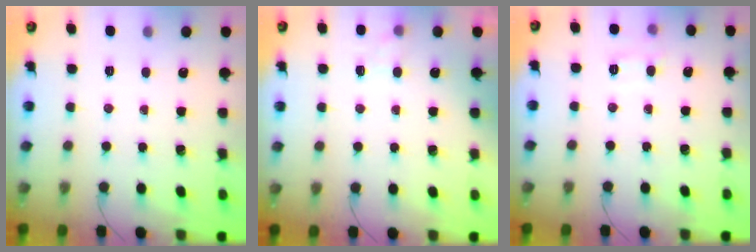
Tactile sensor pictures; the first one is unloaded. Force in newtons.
{"total": 2.4, "press": 1.9, "slide": 1.4}
{"total": 6.4, "press": 6.2, "slide": 1.6}